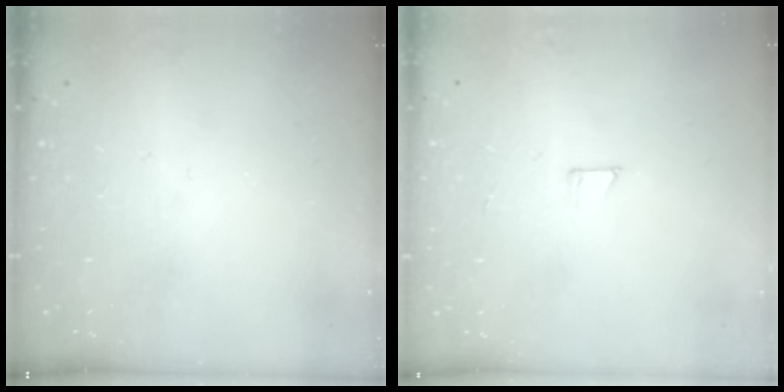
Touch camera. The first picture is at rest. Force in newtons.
{"total": 3.9, "press": 3.9, "slide": 0.2}